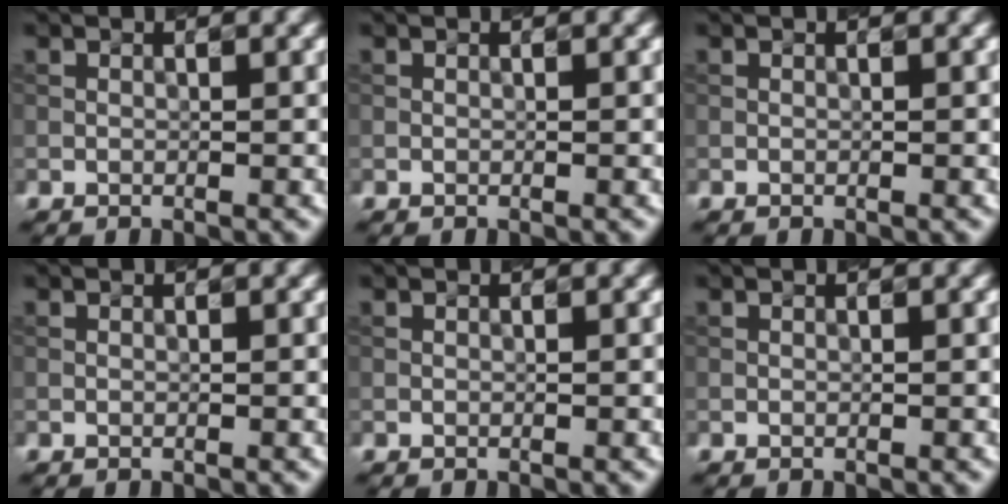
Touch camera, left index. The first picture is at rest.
{"total": 0.0}
{"total": 0.0}
{"total": 0.0}
{"total": 0.0}
{"total": 0.0}